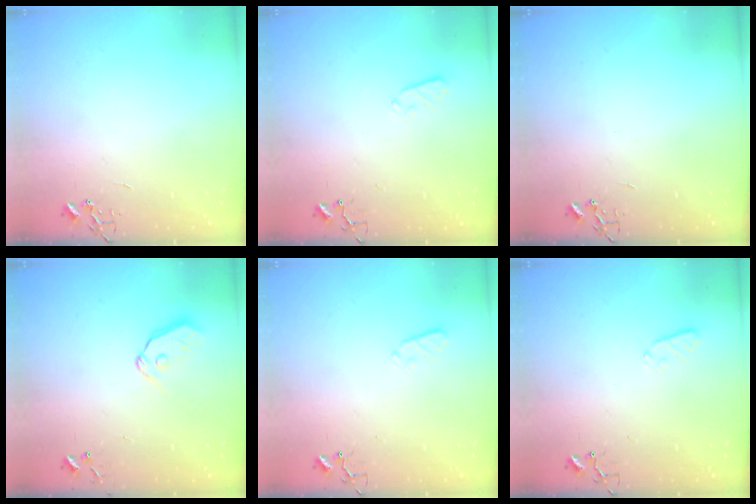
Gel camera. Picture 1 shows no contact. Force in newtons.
{"total": 2.9, "press": 2.8, "slide": 0.5}
{"total": 0.0}
{"total": 6.8, "press": 6.8, "slide": 0.7}
{"total": 2.9, "press": 2.8, "slide": 0.5}
{"total": 2.9, "press": 2.8, "slide": 0.5}